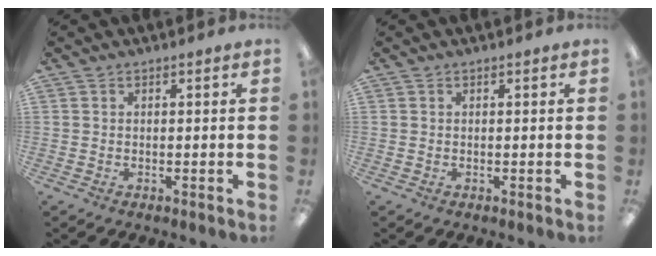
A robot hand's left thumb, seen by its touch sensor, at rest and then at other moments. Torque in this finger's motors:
{"motor_torque": [-0.02, 0.01, -0.26, 0.27, 0.00]}